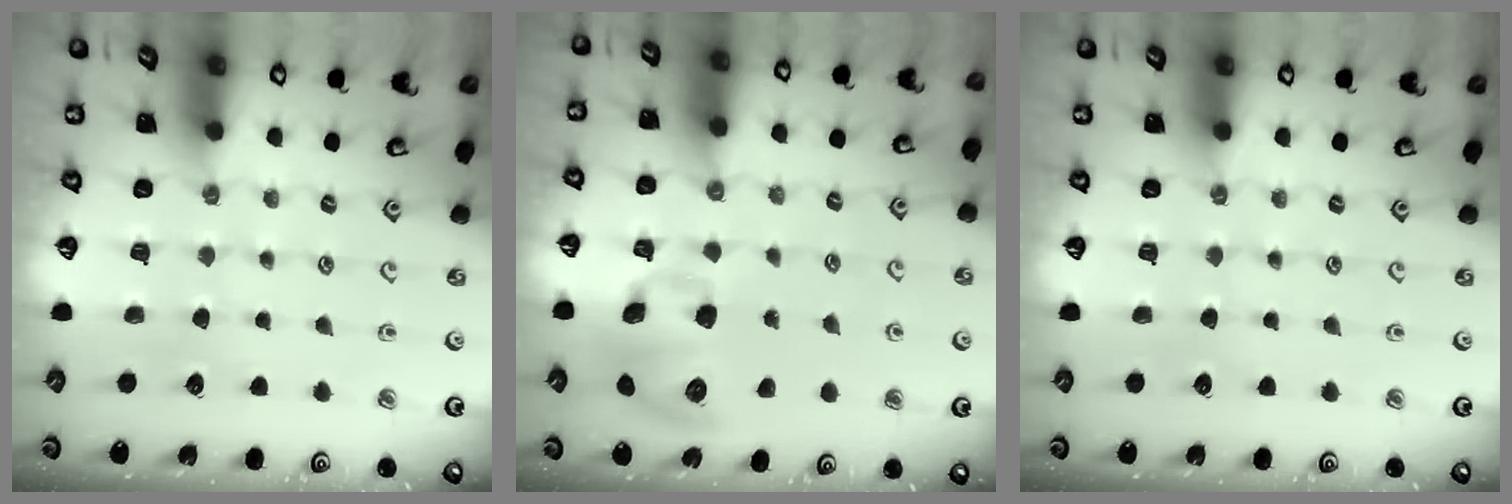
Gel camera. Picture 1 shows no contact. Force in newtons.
{"total": 11.7, "press": 11.6, "slide": 1.8}
{"total": 0.0}